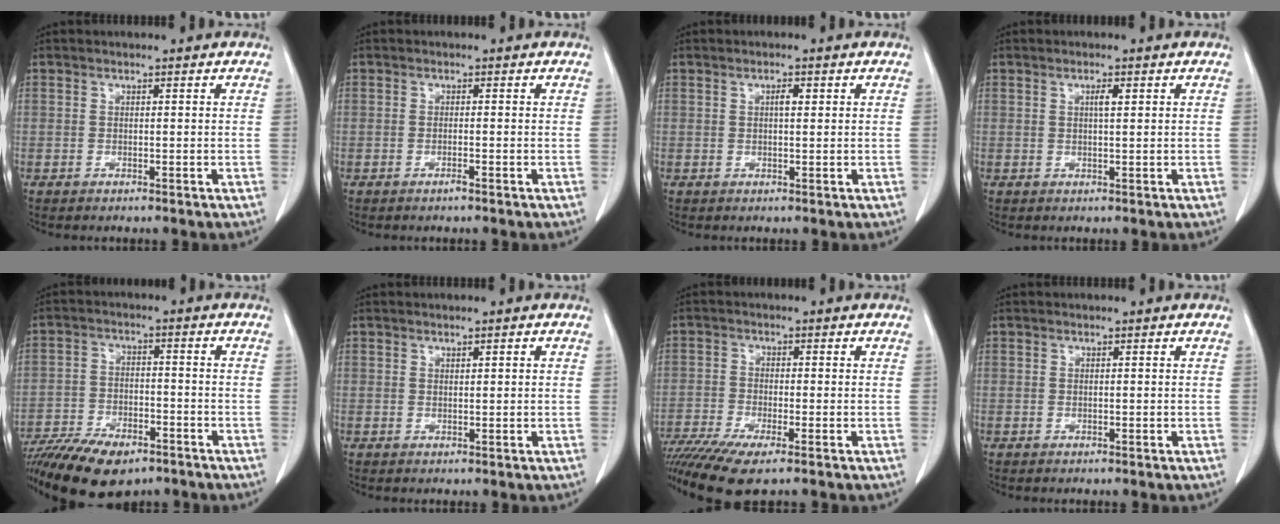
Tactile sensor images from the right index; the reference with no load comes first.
{"total": 0.9, "force": [-0.6, -0.1, 0.6], "torque": [-0.012, 0.000, -0.012]}
{"total": 1.5, "force": [0.4, 0.4, 1.4], "torque": [-0.022, 0.002, 0.006]}
{"total": 1.6, "force": [0.6, 0.2, 1.4], "torque": [-0.022, 0.001, 0.008]}
{"total": 15.4, "force": [-11.3, 6.2, 8.5], "torque": [-0.169, -0.019, -0.187]}
{"total": 0.9, "force": [0.4, 0.2, 0.7], "torque": [-0.011, 0.001, 0.007]}
{"total": 10.4, "force": [-7.6, 1.6, 7.0], "torque": [-0.133, -0.013, -0.133]}
{"total": 0.0}